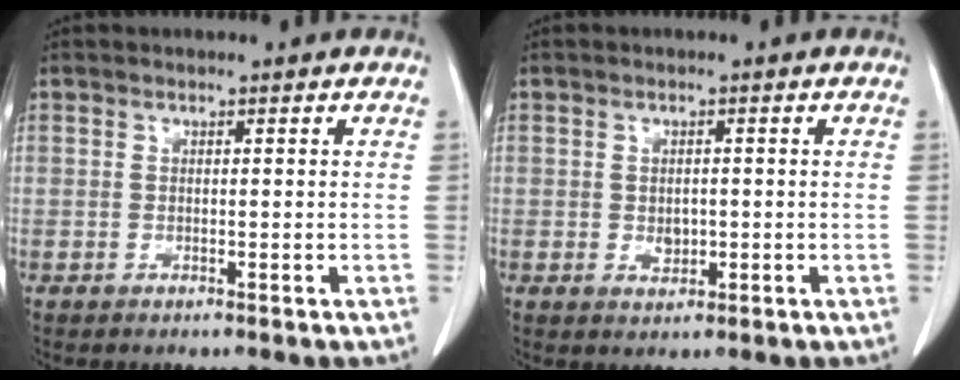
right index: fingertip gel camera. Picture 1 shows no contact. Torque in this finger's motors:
{"motor_torque": [0.31, 0.20, 0.00, 0.03]}